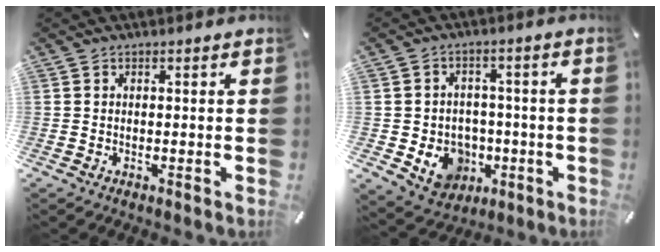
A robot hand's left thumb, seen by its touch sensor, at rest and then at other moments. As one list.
[{"total": 9.3, "force": [-2.5, 8.4, 3.2], "torque": [-0.059, 0.012, -0.038]}]